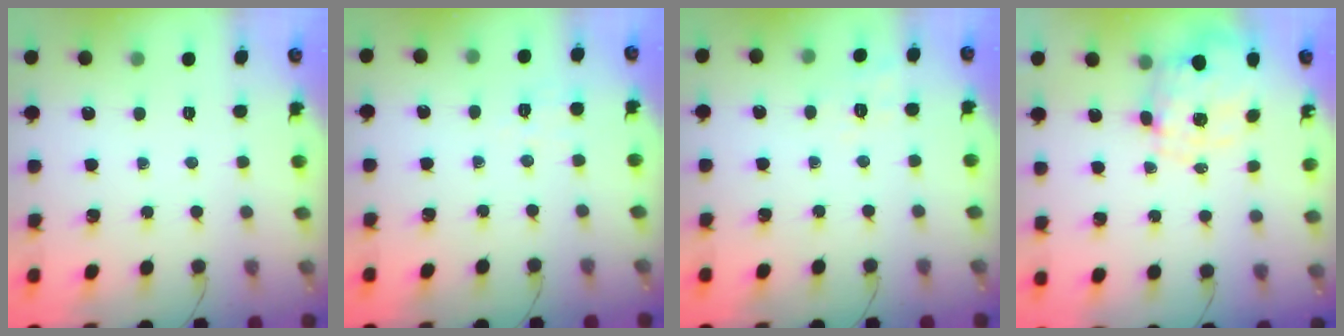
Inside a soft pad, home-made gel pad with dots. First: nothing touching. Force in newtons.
{"total": 2.7, "press": 2.0, "slide": 1.8}
{"total": 1.9, "press": 0.8, "slide": 1.7}
{"total": 2.8, "press": 2.6, "slide": 1.0}